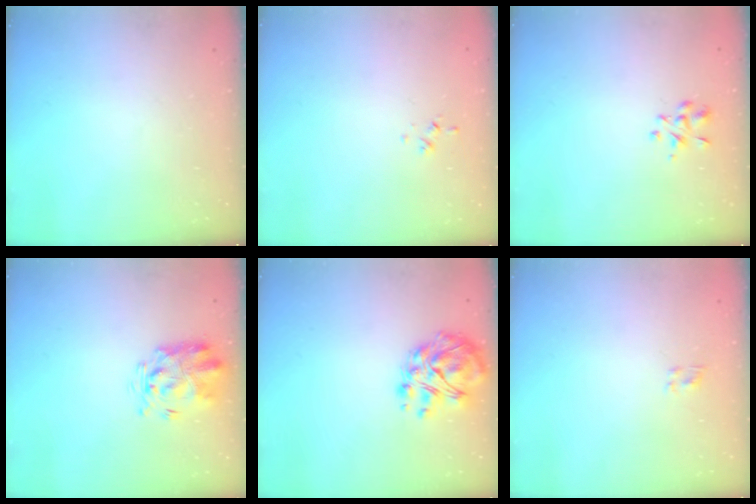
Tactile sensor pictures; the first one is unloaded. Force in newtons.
{"total": 0.7, "press": 0.6, "slide": 0.4}
{"total": 2.8, "press": 2.6, "slide": 1.1}
{"total": 3.0, "press": 2.9, "slide": 1.0}
{"total": 10.4, "press": 10.3, "slide": 1.9}
{"total": 1.1, "press": 0.8, "slide": 0.7}